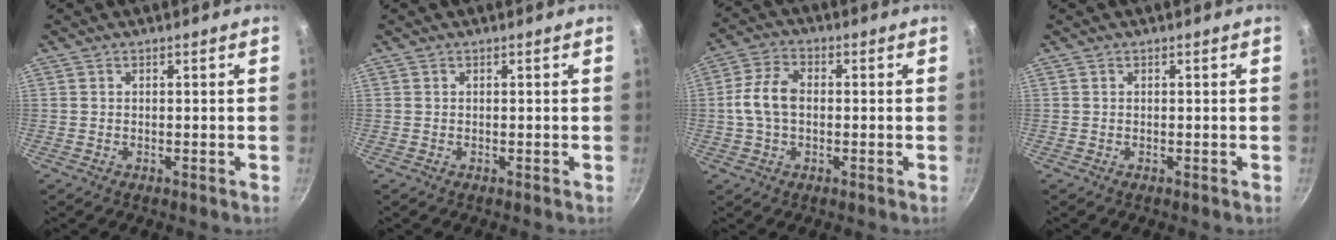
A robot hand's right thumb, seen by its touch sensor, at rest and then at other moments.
{"total": 0.0}
{"total": 7.9, "force": [-0.1, 5.1, 6.0], "torque": [-0.114, 0.025, -0.009]}
{"total": 0.0}